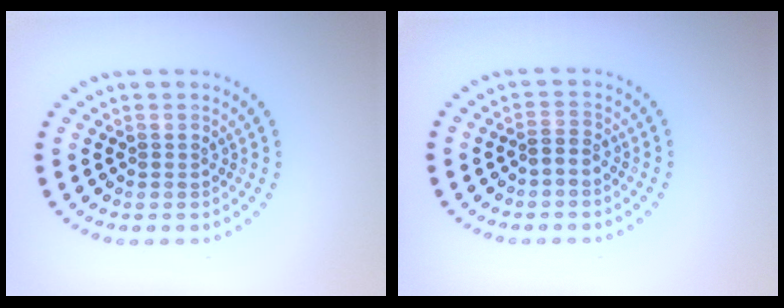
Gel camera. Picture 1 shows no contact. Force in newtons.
{"total": 1.1, "press": 0.9, "slide": 0.6}